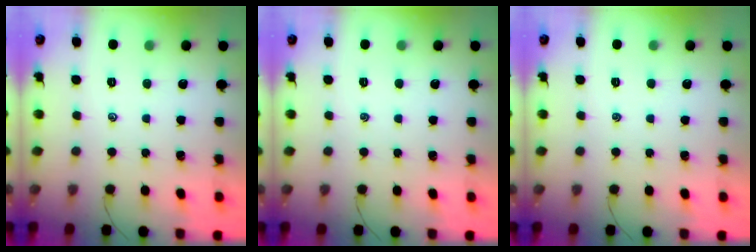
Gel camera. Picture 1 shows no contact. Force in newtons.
{"total": 0.0}
{"total": 0.0}